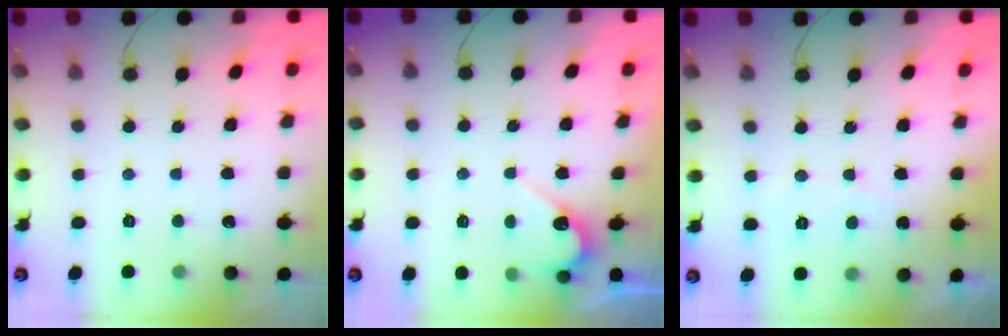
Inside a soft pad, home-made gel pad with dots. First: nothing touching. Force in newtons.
{"total": 5.0, "press": 5.0, "slide": 0.2}
{"total": 3.8, "press": 3.8, "slide": 0.2}